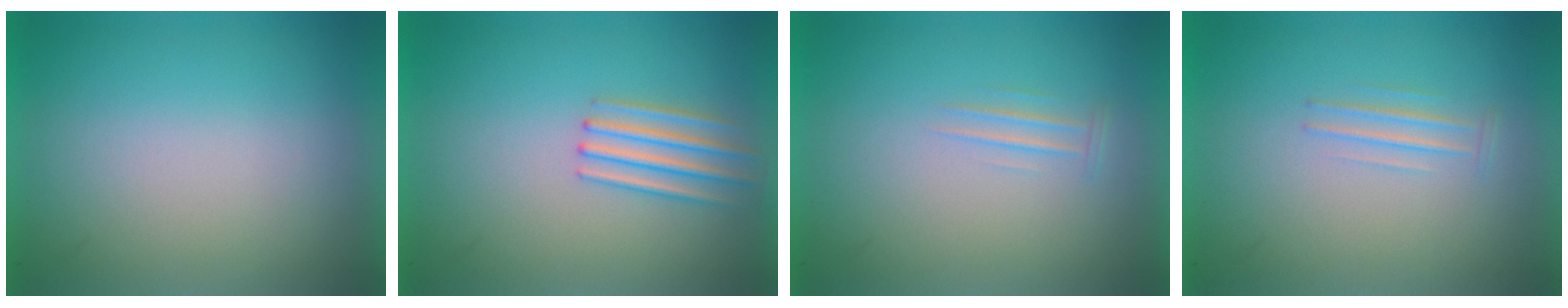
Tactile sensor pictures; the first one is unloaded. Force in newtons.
{"total": 2.1}
{"total": 1.0}
{"total": 1.1}